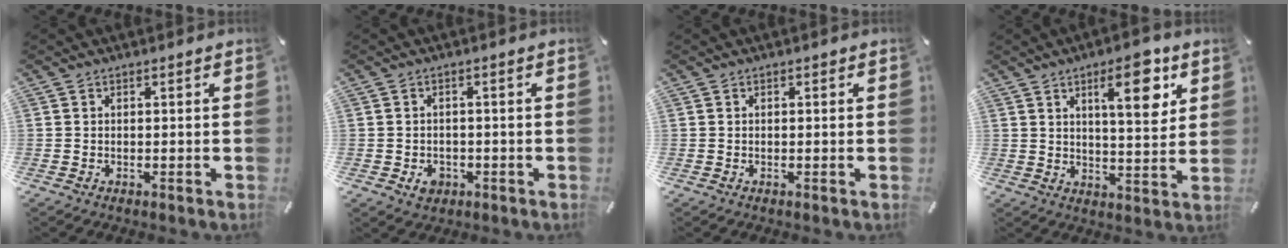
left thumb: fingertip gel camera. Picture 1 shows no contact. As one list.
[{"total": 3.6, "force": [-1.3, 2.8, 1.7], "torque": [-0.021, 0.003, -0.023]}, {"total": 0.0}, {"total": 12.1, "force": [6.0, 4.2, 9.7], "torque": [-0.133, -0.028, 0.093]}]